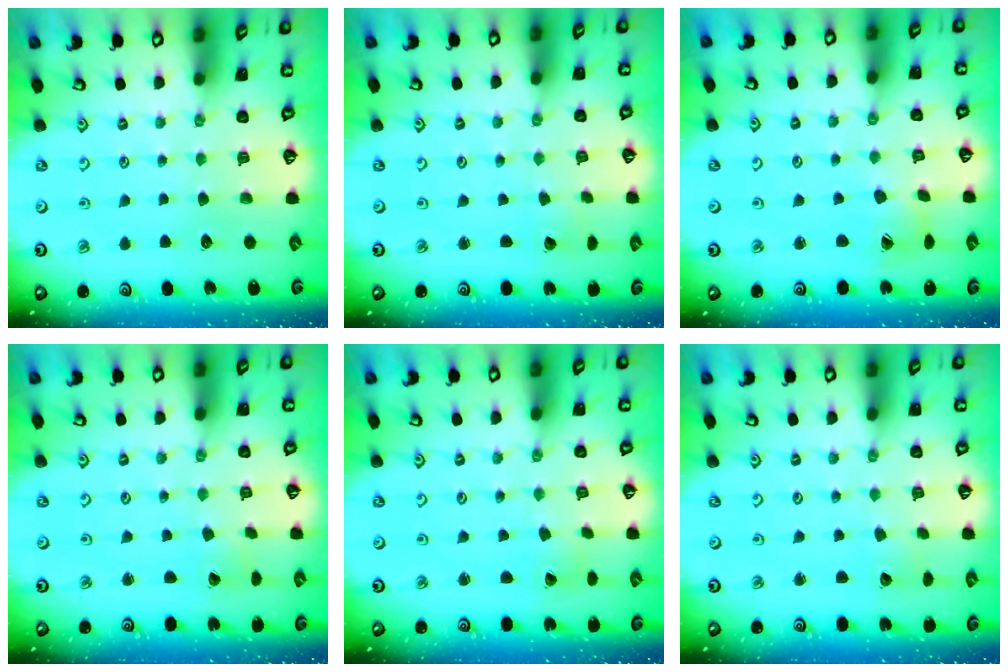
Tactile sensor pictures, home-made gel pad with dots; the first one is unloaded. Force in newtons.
{"total": 1.3, "press": 1.3, "slide": 0.0}
{"total": 6.4, "press": 6.4, "slide": 0.4}
{"total": 1.8, "press": 1.7, "slide": 0.1}
{"total": 0.5, "press": 0.5, "slide": 0.0}
{"total": 2.3, "press": 2.3, "slide": 0.2}